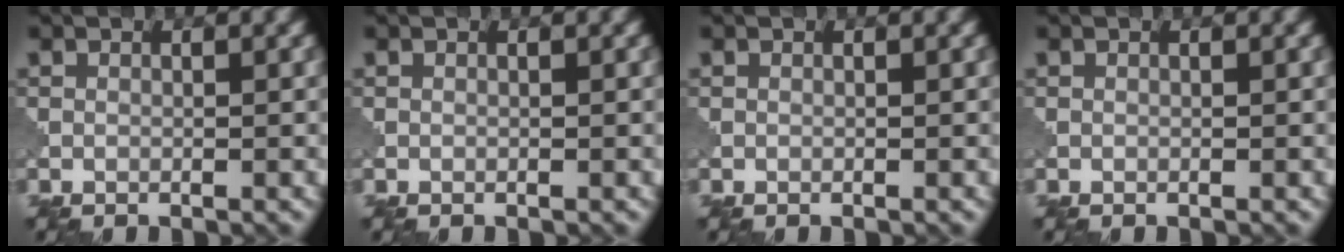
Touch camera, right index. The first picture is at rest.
{"total": 0.0}
{"total": 0.0}
{"total": 0.0}